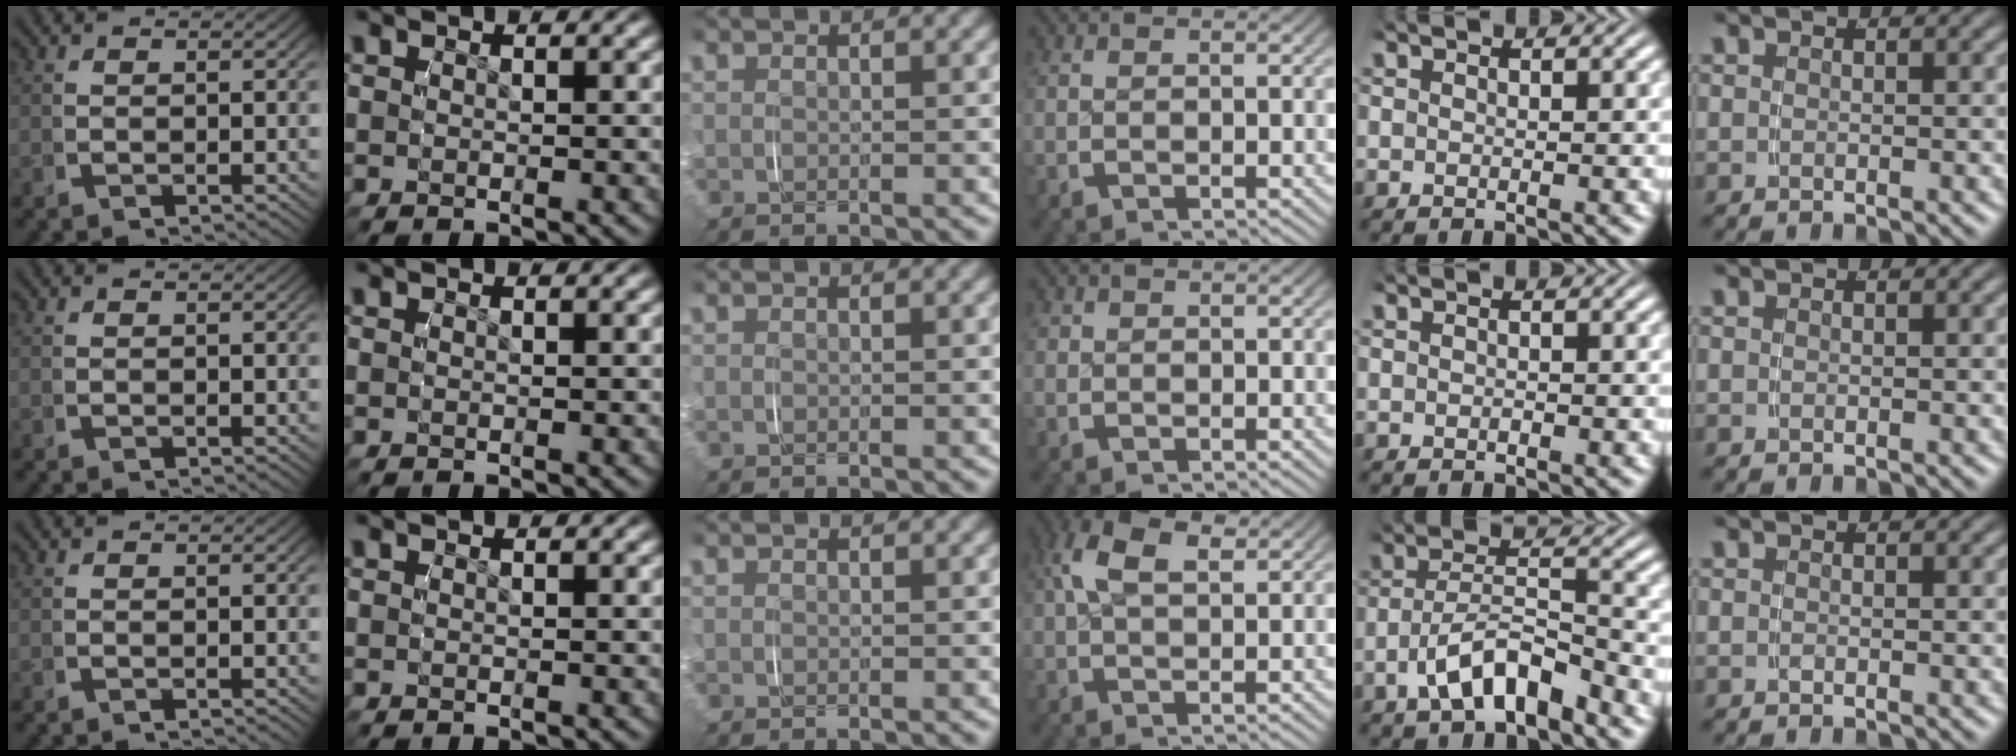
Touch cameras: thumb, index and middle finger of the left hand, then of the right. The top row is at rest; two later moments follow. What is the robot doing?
{"motion": "grasp_and_lifting", "object": "map"}